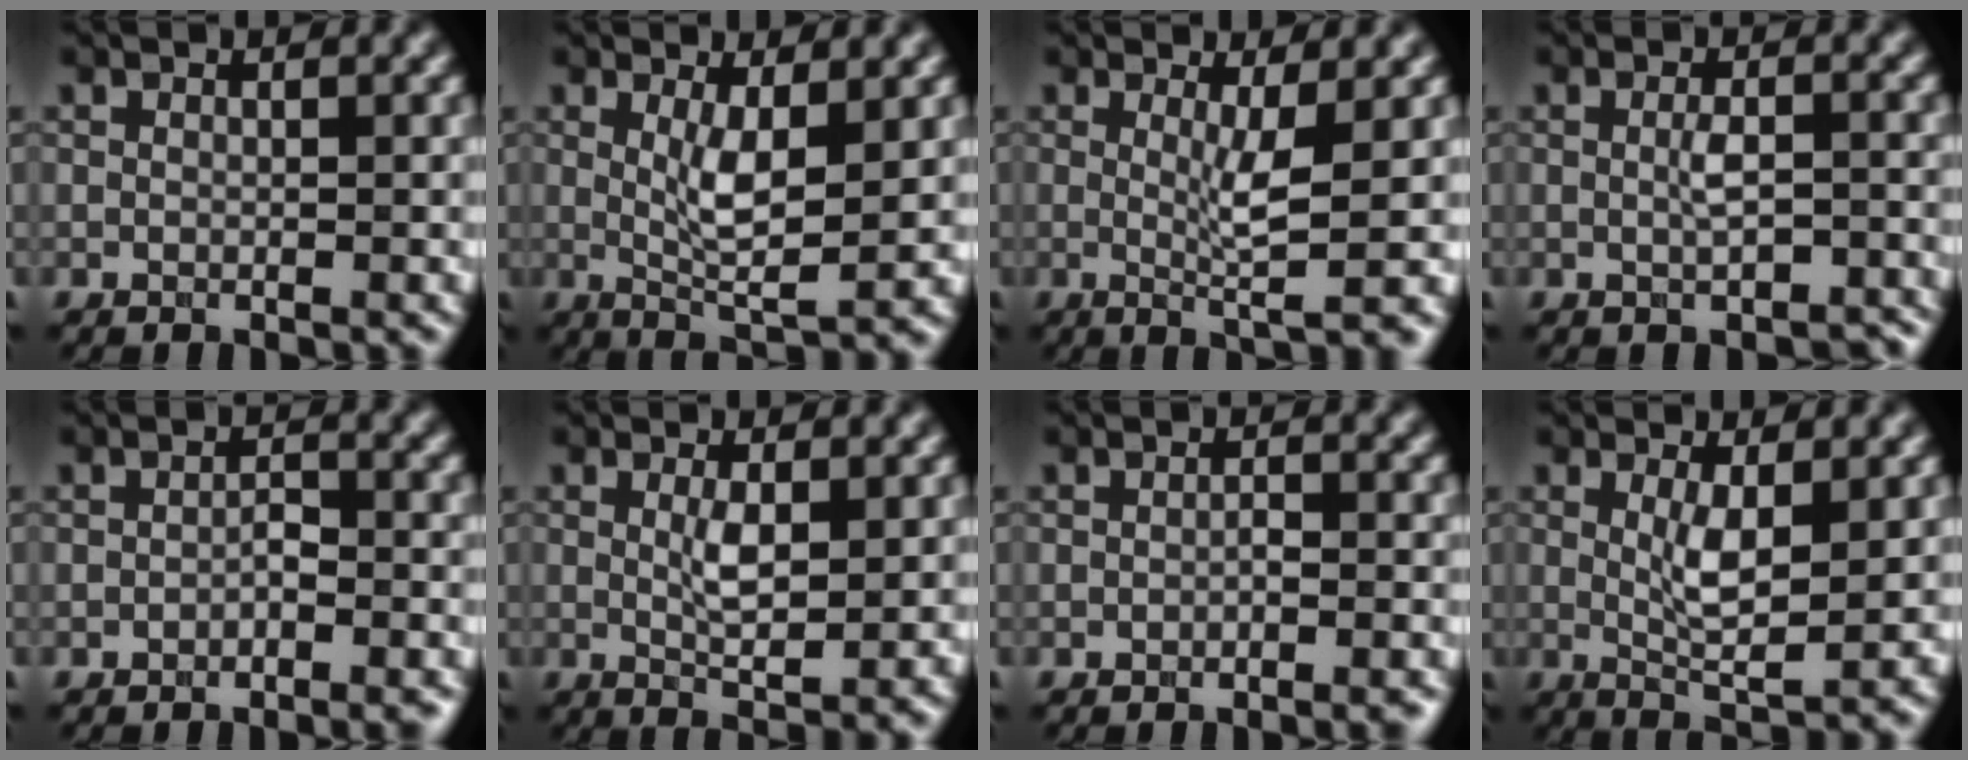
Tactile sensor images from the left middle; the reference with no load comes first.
{"total": 4.4, "force": [0.7, 1.1, 4.2], "torque": [-0.076, -0.011, 0.018]}
{"total": 3.9, "force": [0.2, 0.6, 3.9], "torque": [-0.066, -0.015, 0.004]}
{"total": 2.3, "force": [-0.6, 0.8, 2.1], "torque": [-0.040, -0.003, -0.006]}
{"total": 1.7, "force": [-1.0, 0.6, 1.2], "torque": [-0.020, 0.002, -0.016]}
{"total": 3.1, "force": [0.5, 0.8, 2.9], "torque": [-0.058, -0.007, 0.011]}
{"total": 1.3, "force": [-0.8, 0.3, 1.0], "torque": [-0.015, -0.001, -0.013]}
{"total": 4.0, "force": [0.7, 1.0, 3.8], "torque": [-0.069, -0.010, 0.017]}